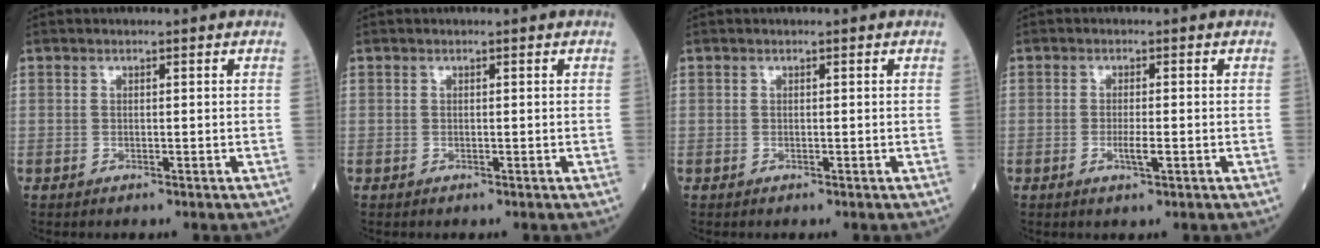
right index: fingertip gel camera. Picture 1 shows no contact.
{"total": 0.0}
{"total": 0.0}
{"total": 2.4, "force": [-0.7, 0.2, 2.3], "torque": [-0.044, -0.003, -0.012]}